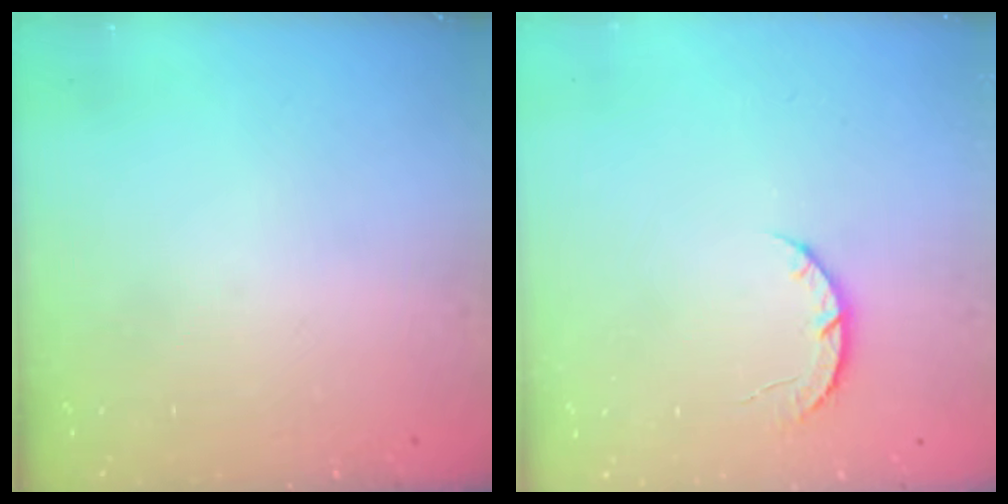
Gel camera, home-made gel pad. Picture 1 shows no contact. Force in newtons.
{"total": 3.9, "press": 3.8, "slide": 0.6}